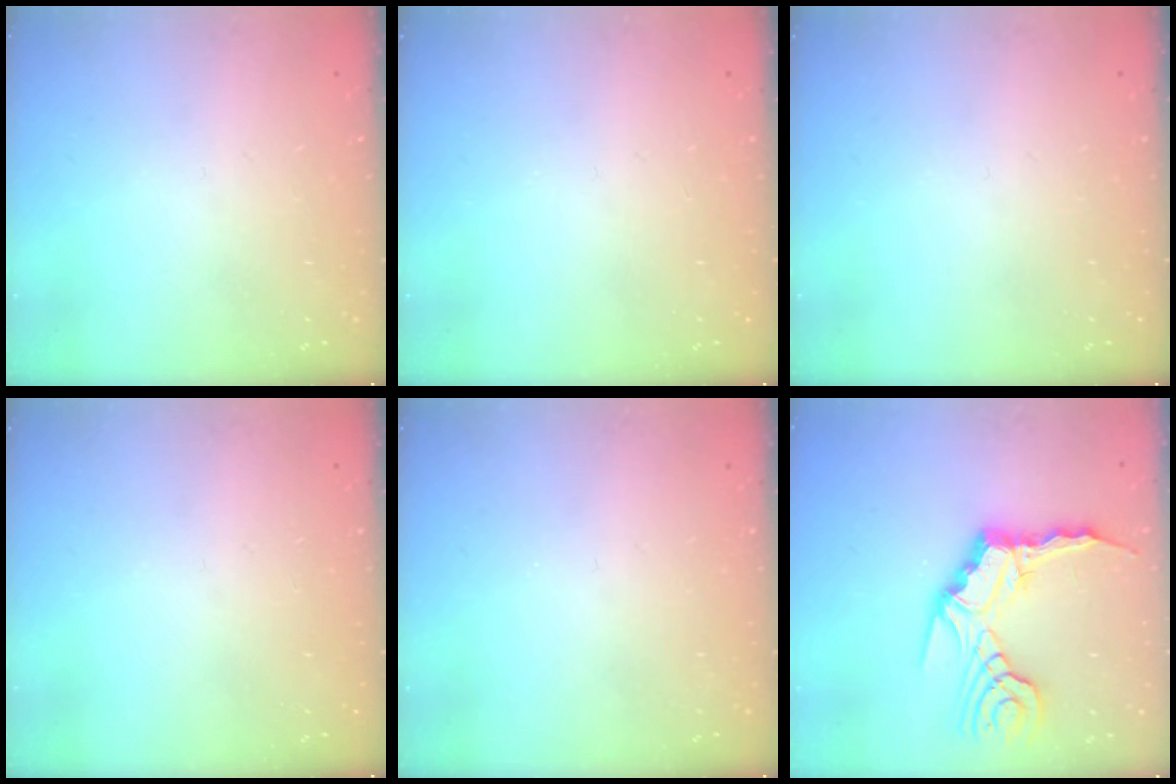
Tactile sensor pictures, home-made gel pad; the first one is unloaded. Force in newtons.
{"total": 0.0}
{"total": 0.0}
{"total": 0.0}
{"total": 0.0}
{"total": 12.2, "press": 12.1, "slide": 1.3}